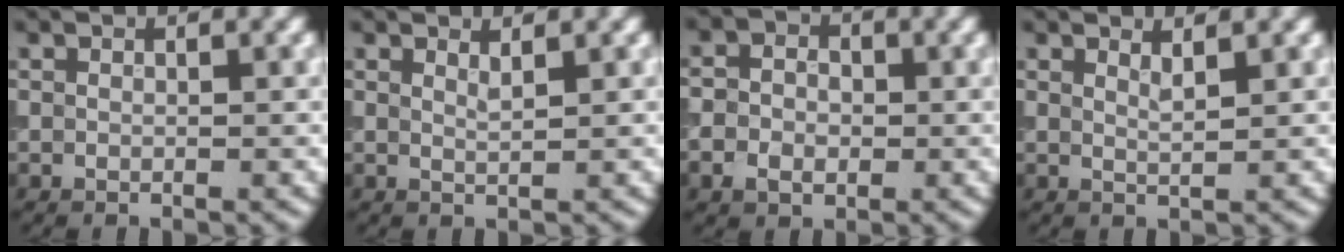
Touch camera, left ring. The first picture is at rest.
{"total": 1.0, "force": [0.8, 0.3, 0.6], "torque": [-0.004, 0.000, 0.012]}
{"total": 3.4, "force": [-0.7, 2.8, 1.9], "torque": [-0.021, 0.000, -0.016]}
{"total": 1.3, "force": [0.9, 0.3, 0.9], "torque": [-0.006, 0.001, 0.013]}